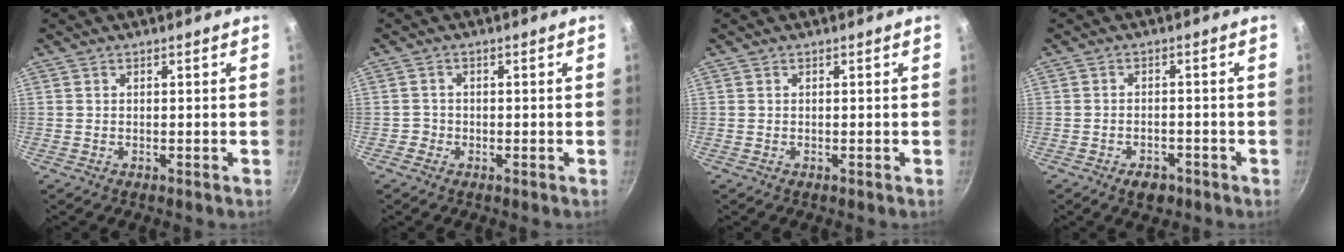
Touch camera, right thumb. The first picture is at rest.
{"total": 1.5, "force": [-0.7, 1.3, 0.1], "torque": [0.009, 0.007, -0.018]}
{"total": 0.0}
{"total": 3.5, "force": [-2.3, 2.0, 1.9], "torque": [-0.022, 0.009, -0.031]}